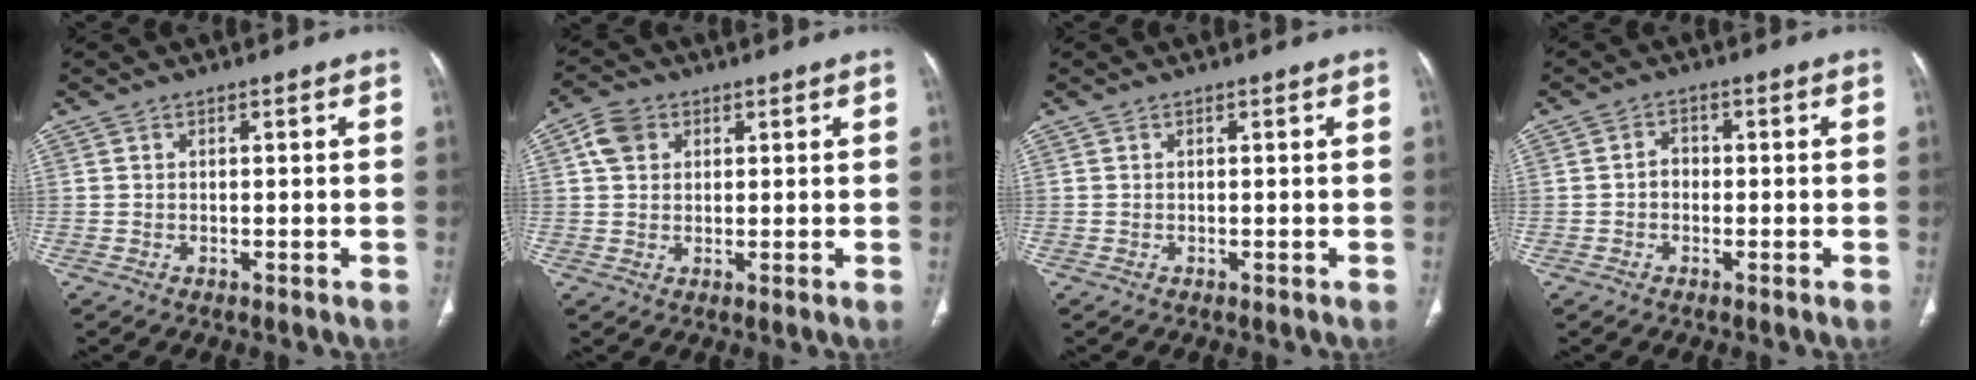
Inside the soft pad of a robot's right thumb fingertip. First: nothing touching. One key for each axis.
{"total": 4.9, "fx": 1.8, "fy": 3.8, "fz": 2.5, "tx": -0.037, "ty": 0.005, "tz": 0.033}
{"total": 0.0}
{"total": 3.6, "fx": -0.9, "fy": 3.0, "fz": 1.9, "tx": -0.013, "ty": 0.017, "tz": -0.027}